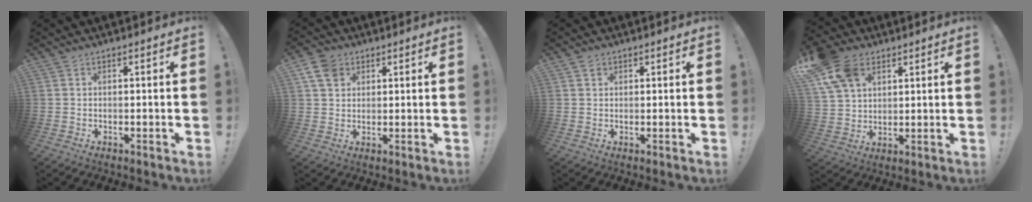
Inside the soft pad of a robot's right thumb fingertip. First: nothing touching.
{"total": 7.8, "force": [3.9, 5.8, 3.4], "torque": [-0.064, -0.009, 0.081]}
{"total": 1.1, "force": [0.9, 0.7, 0.2], "torque": [0.000, -0.002, 0.016]}
{"total": 13.4, "force": [7.0, 9.2, 6.7], "torque": [-0.130, -0.031, 0.136]}